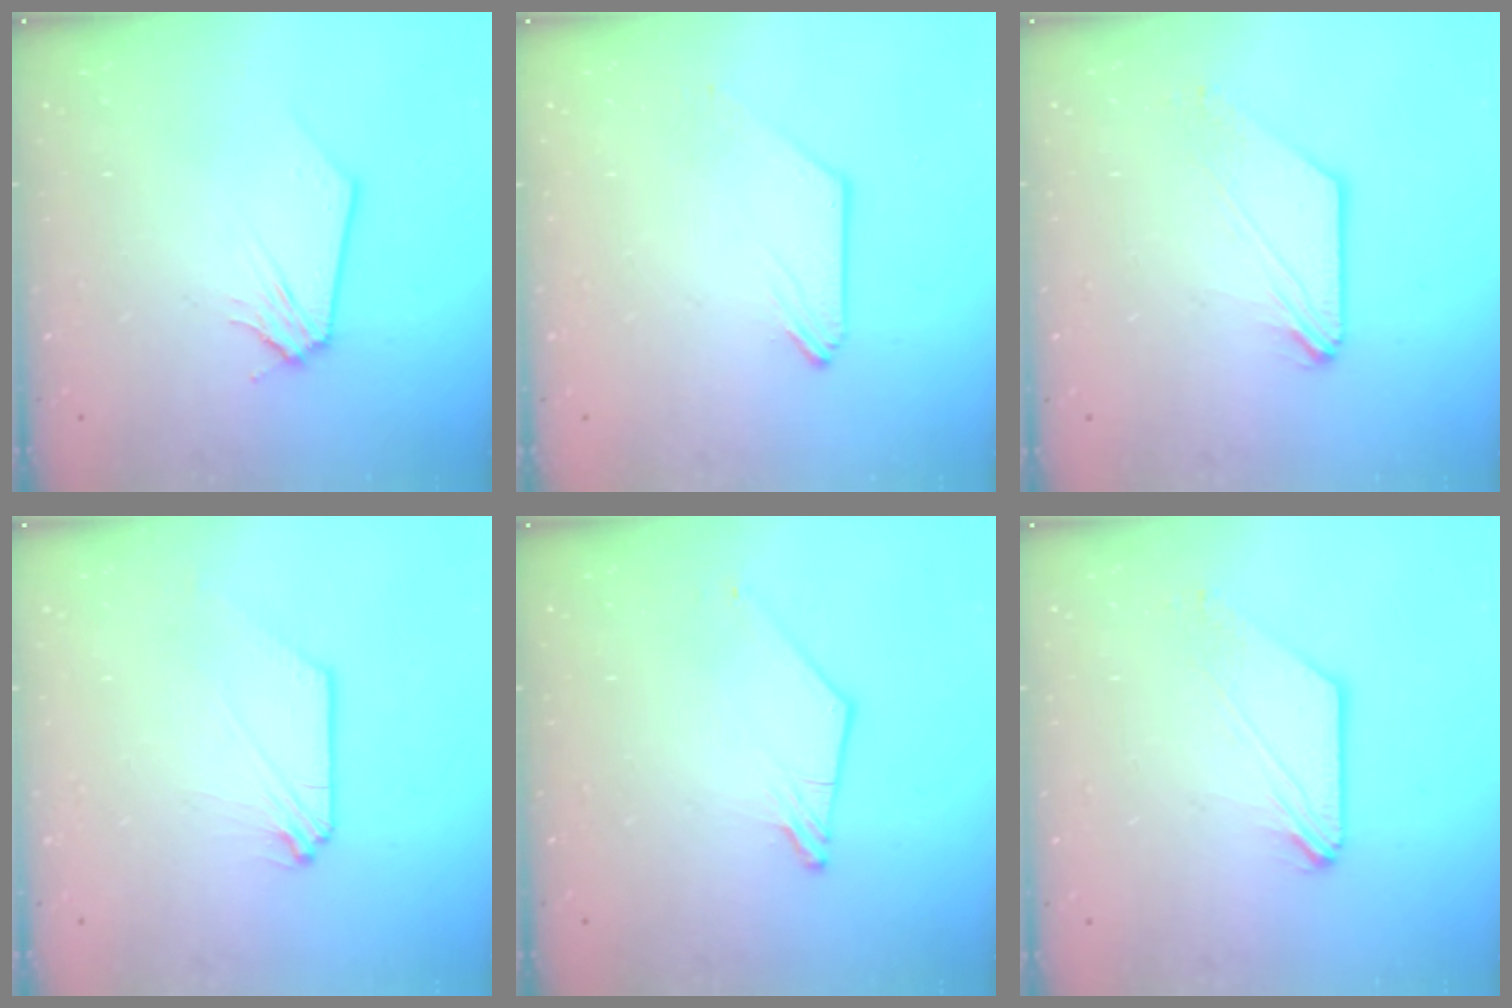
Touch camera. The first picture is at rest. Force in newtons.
{"total": 0.0}
{"total": 0.0}
{"total": 0.0}
{"total": 1.3, "press": 1.3, "slide": 0.2}
{"total": 0.0}